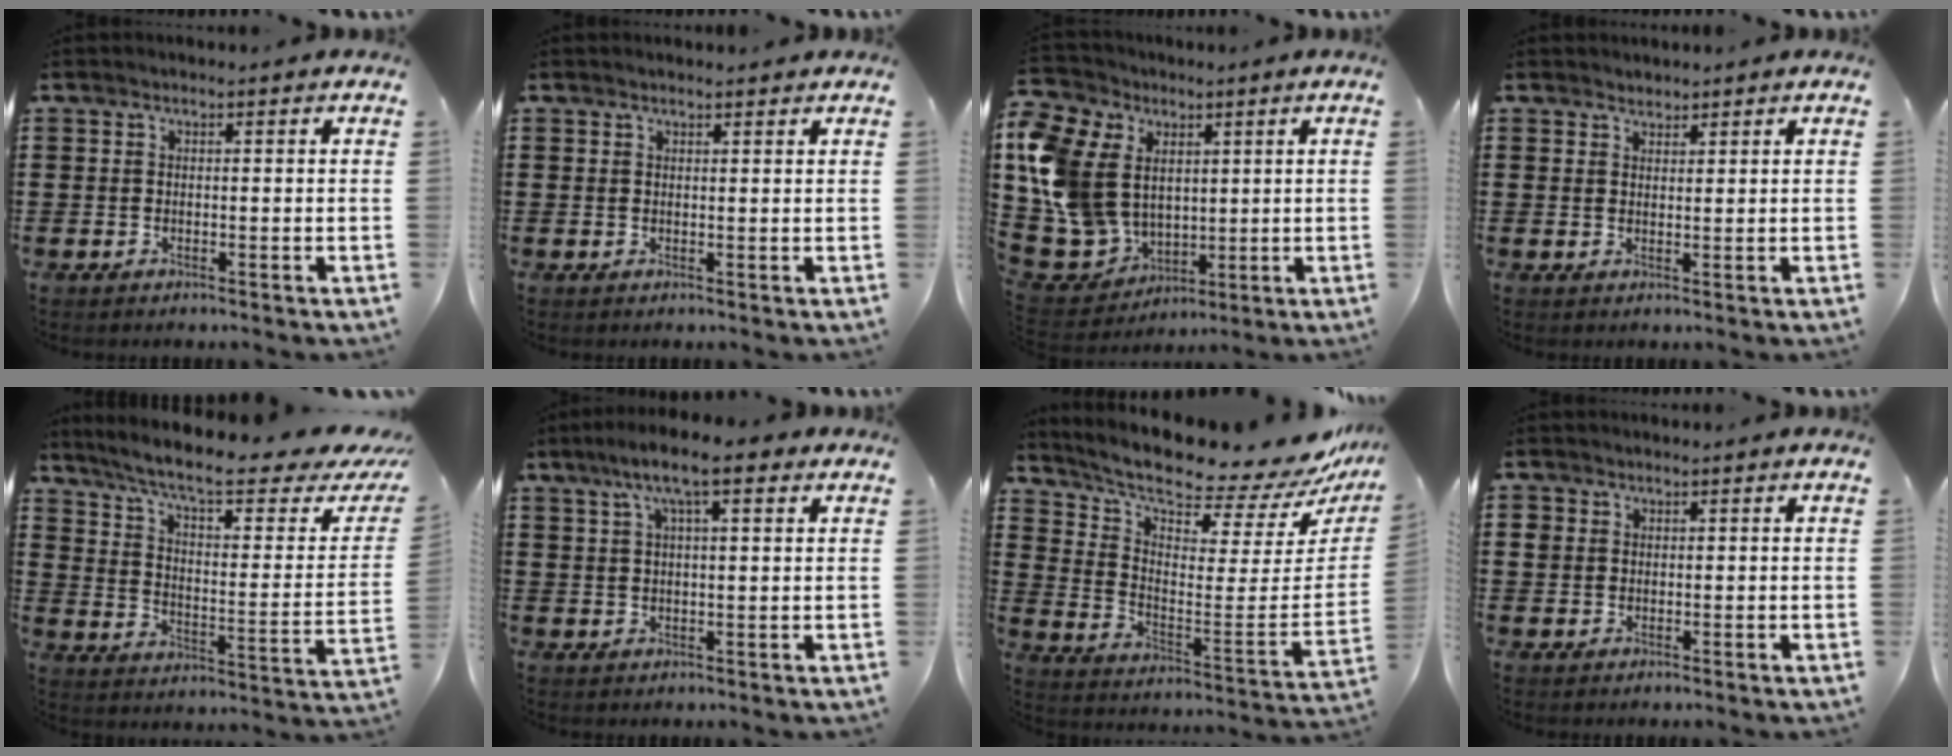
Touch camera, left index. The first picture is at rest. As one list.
[{"total": 0.9, "force": [0.8, 0.1, 0.3], "torque": [-0.005, 0.000, 0.016]}, {"total": 15.0, "force": [3.1, 11.9, 8.6], "torque": [-0.251, -0.012, 0.058]}, {"total": 1.4, "force": [1.3, 0.4, -0.2], "torque": [0.001, 0.001, 0.026]}, {"total": 9.6, "force": [6.9, 1.1, 6.7], "torque": [-0.142, -0.043, 0.111]}, {"total": 7.8, "force": [4.2, 1.7, 6.3], "torque": [-0.121, 0.010, 0.070]}, {"total": 8.2, "force": [7.1, 0.4, 3.9], "torque": [-0.086, -0.080, 0.112]}, {"total": 1.4, "force": [0.6, 1.3, 0.2], "torque": [-0.007, 0.007, 0.009]}]